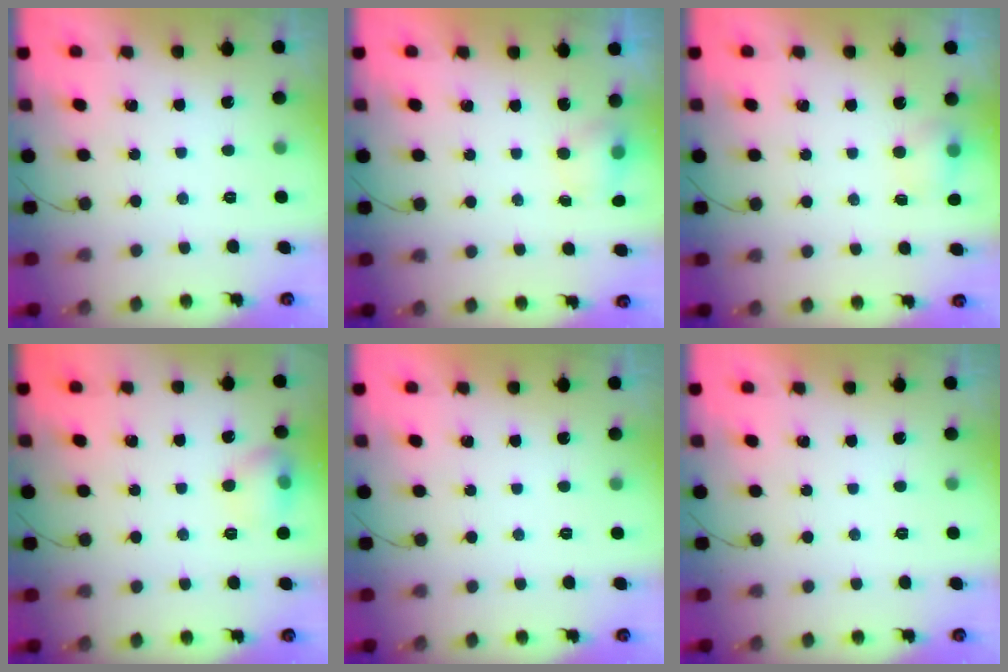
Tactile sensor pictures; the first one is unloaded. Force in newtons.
{"total": 4.1, "press": 4.1, "slide": 0.7}
{"total": 7.8, "press": 4.2, "slide": 6.5}
{"total": 7.7, "press": 7.6, "slide": 1.3}
{"total": 0.0}
{"total": 0.0}